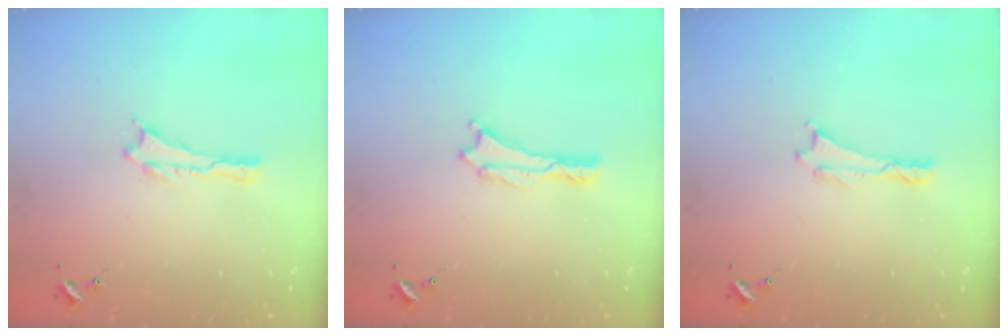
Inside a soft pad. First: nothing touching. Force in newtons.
{"total": 0.0}
{"total": 0.0}